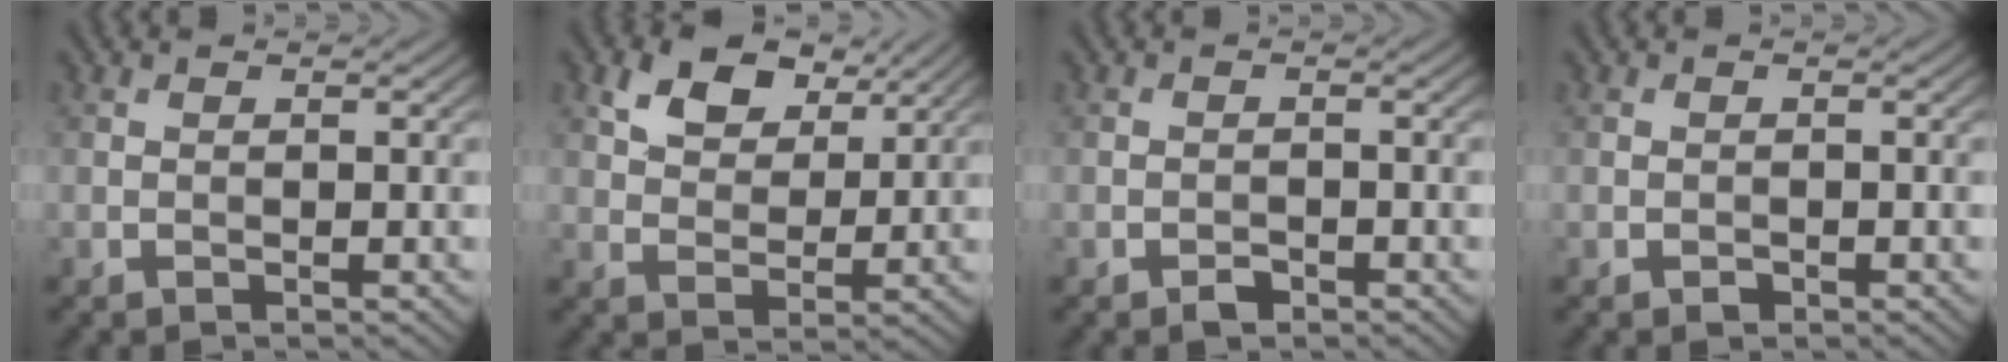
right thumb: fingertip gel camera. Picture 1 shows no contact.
{"total": 7.1, "force": [4.2, 4.0, 4.0], "torque": [-0.083, -0.001, 0.076]}
{"total": 1.2, "force": [-0.9, 0.6, 0.5], "torque": [-0.008, 0.001, -0.019]}
{"total": 0.6, "force": [-0.4, 0.4, 0.2], "torque": [0.000, -0.003, -0.007]}